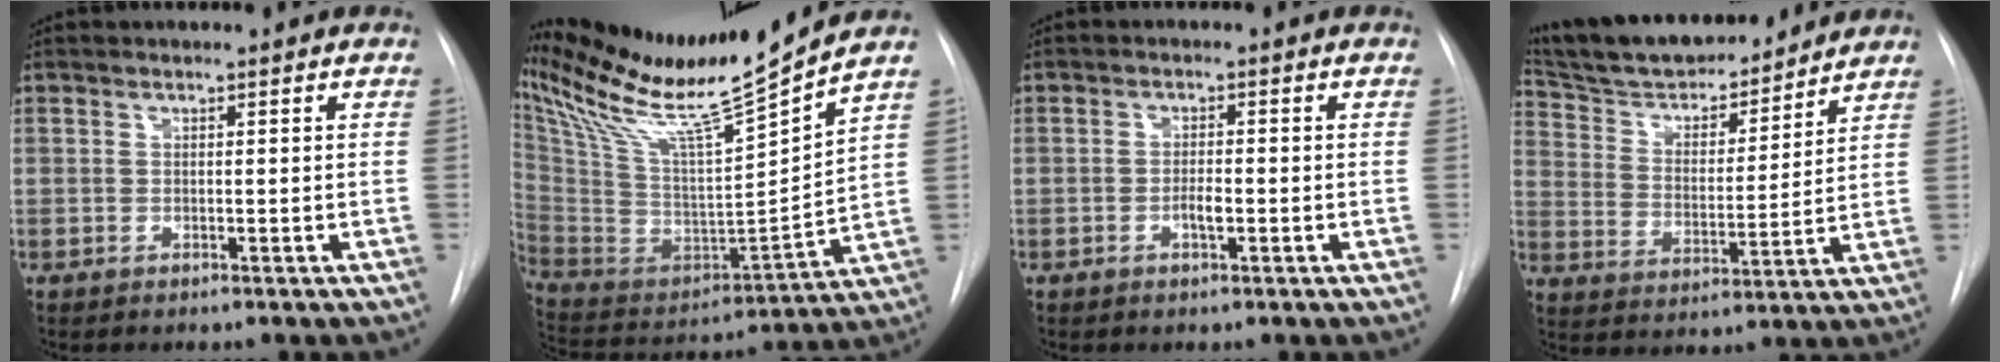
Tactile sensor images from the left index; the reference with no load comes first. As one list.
[{"total": 22.6, "force": [19.2, -1.0, 11.9], "torque": [-0.216, -0.037, 0.340]}, {"total": 1.9, "force": [-0.7, 0.4, 1.7], "torque": [-0.030, 0.002, -0.013]}, {"total": 18.6, "force": [17.0, 3.8, 6.5], "torque": [-0.109, 0.009, 0.277]}]